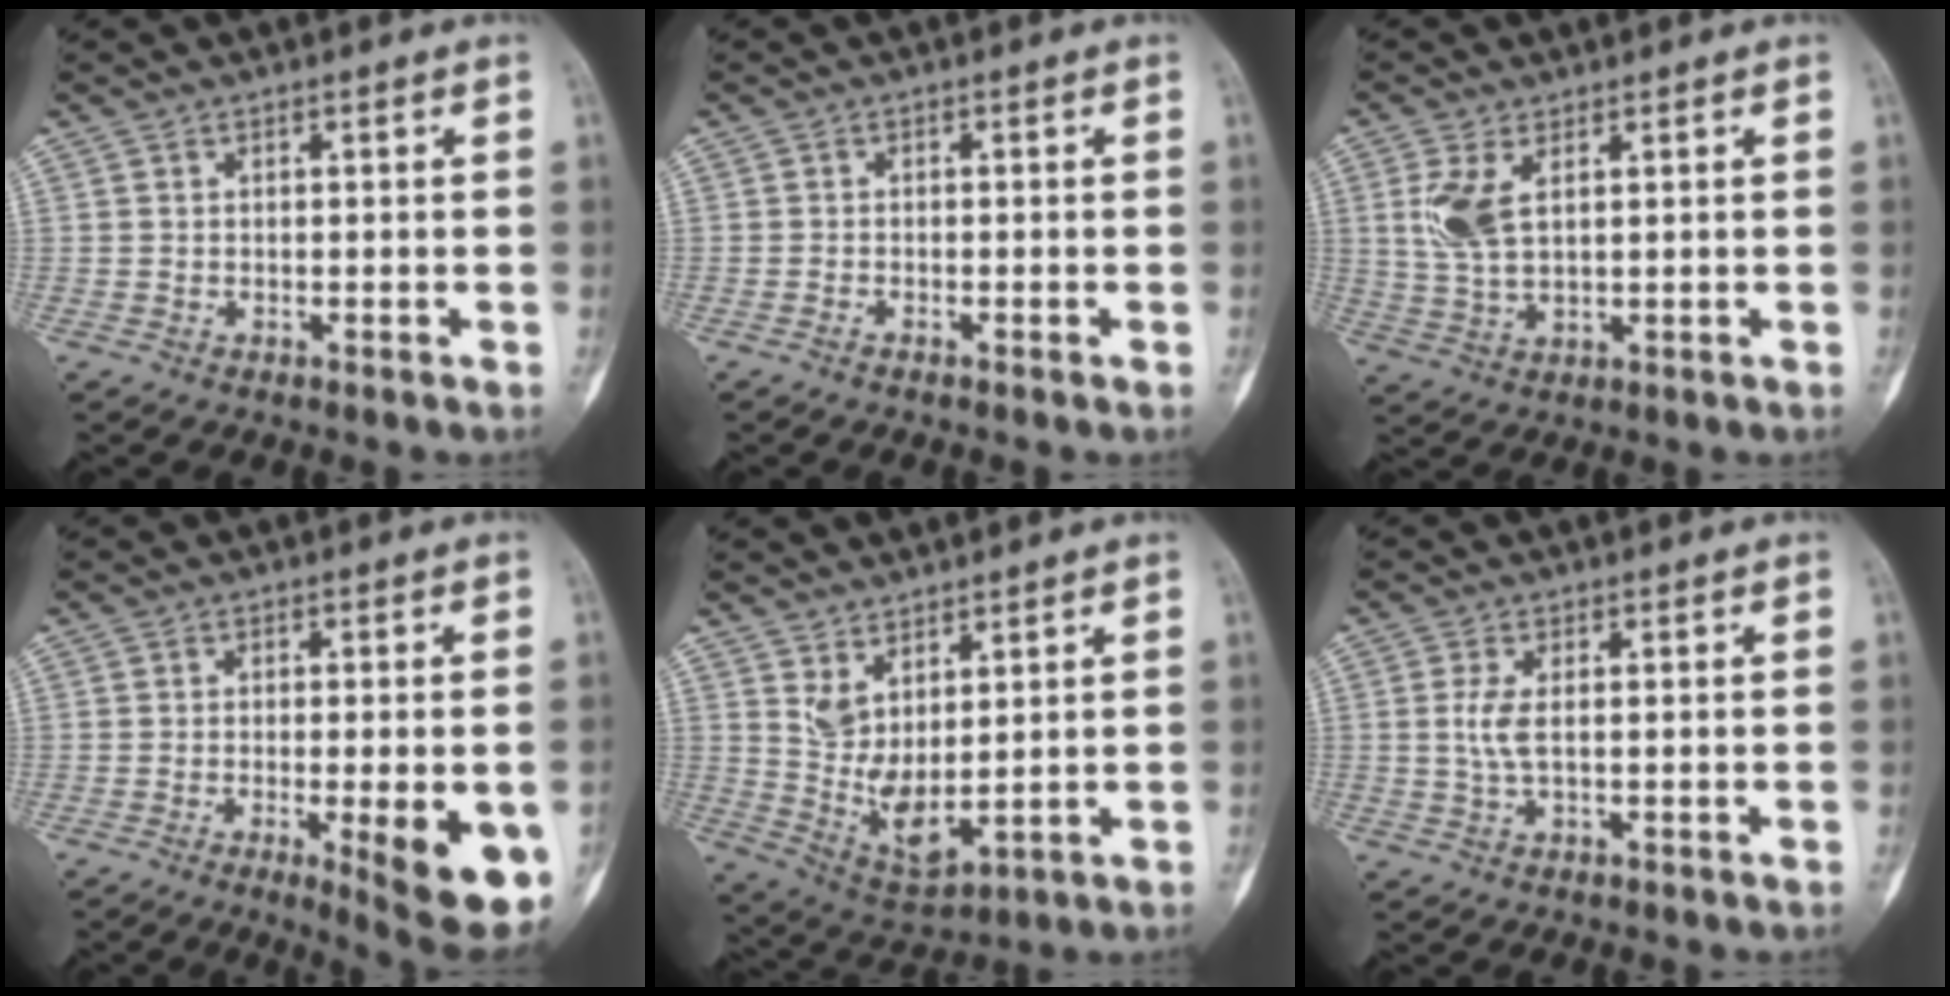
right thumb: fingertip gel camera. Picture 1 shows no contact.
{"total": 0.7, "force": [-0.5, 0.2, 0.3], "torque": [-0.006, 0.000, -0.012]}
{"total": 6.6, "force": [2.1, 3.1, 5.4], "torque": [-0.124, -0.008, 0.051]}
{"total": 12.2, "force": [-3.8, 3.0, 11.2], "torque": [-0.129, -0.012, -0.041]}
{"total": 7.8, "force": [3.4, 3.4, 6.1], "torque": [-0.108, -0.040, 0.084]}
{"total": 3.2, "force": [0.3, 1.1, 3.0], "torque": [-0.078, 0.000, 0.009]}